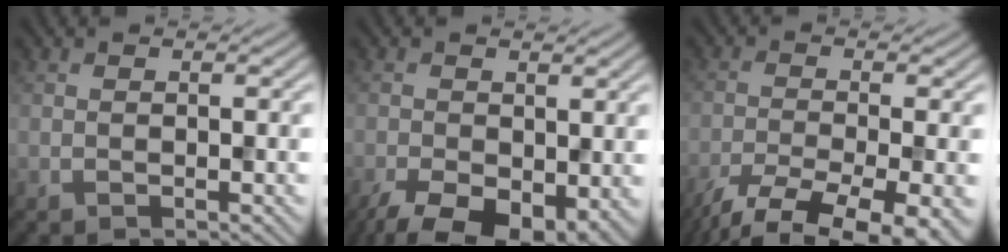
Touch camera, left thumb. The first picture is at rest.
{"total": 10.0, "force": [-5.1, 5.1, 6.9], "torque": [-0.136, -0.043, -0.076]}
{"total": 11.2, "force": [-7.9, 2.9, 7.3], "torque": [-0.138, -0.030, -0.115]}